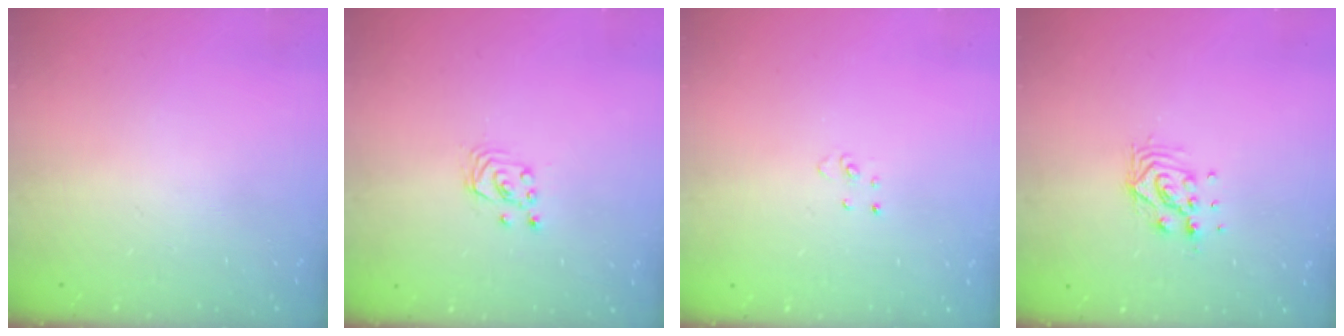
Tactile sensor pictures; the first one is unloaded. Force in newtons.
{"total": 2.5, "press": 2.5, "slide": 0.3}
{"total": 2.9, "press": 2.9, "slide": 0.2}
{"total": 8.6, "press": 8.6, "slide": 0.7}